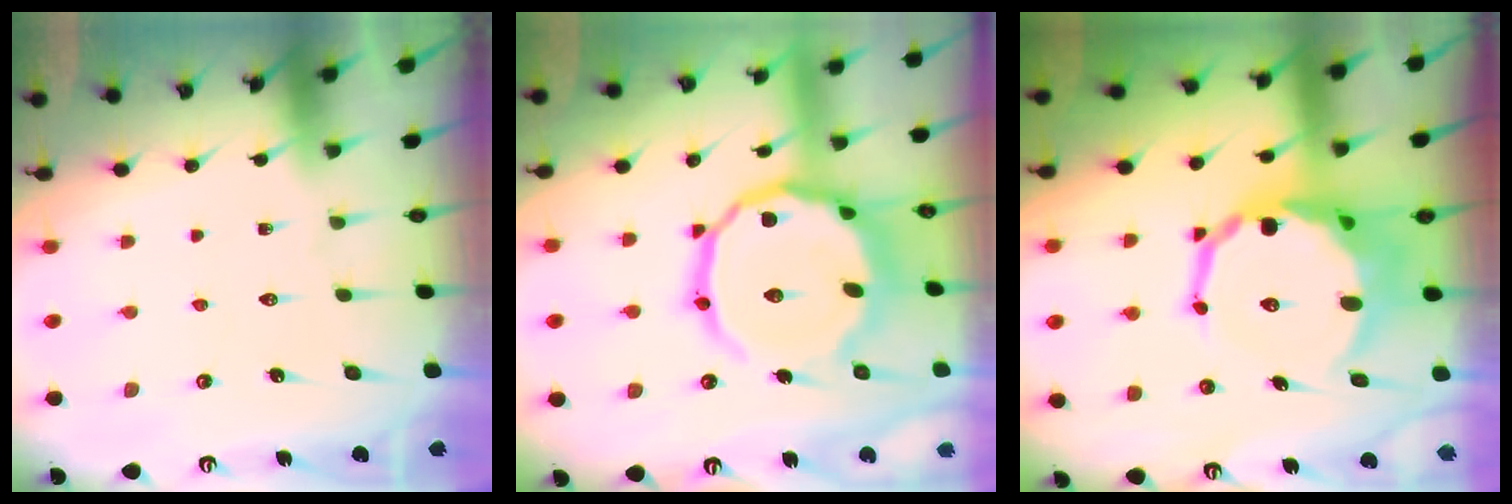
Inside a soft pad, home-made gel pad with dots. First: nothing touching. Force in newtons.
{"total": 19.4, "press": 19.3, "slide": 1.5}
{"total": 13.6, "press": 13.4, "slide": 2.6}